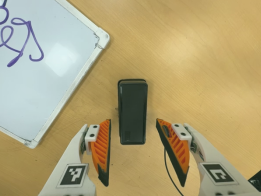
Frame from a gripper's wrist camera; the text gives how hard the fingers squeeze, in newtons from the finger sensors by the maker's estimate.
{"total": 0.0}